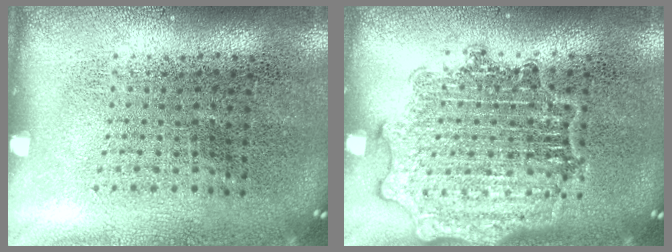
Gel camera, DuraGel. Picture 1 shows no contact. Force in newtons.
{"total": 1.8, "press": 1.7, "slide": 0.2}